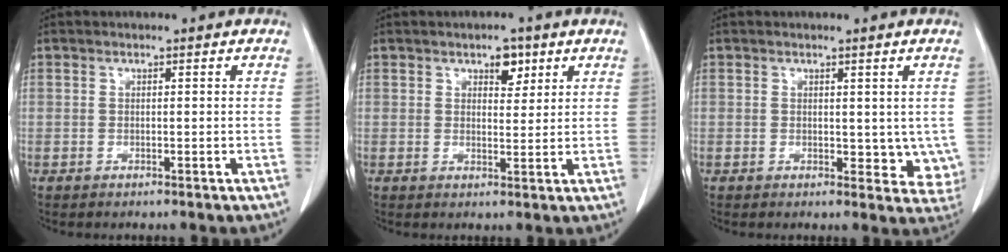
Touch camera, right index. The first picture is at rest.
{"total": 3.3, "force": [1.8, 1.8, 2.1], "torque": [-0.028, 0.003, 0.026]}
{"total": 5.1, "force": [0.2, 3.4, 3.8], "torque": [-0.023, -0.008, 0.003]}